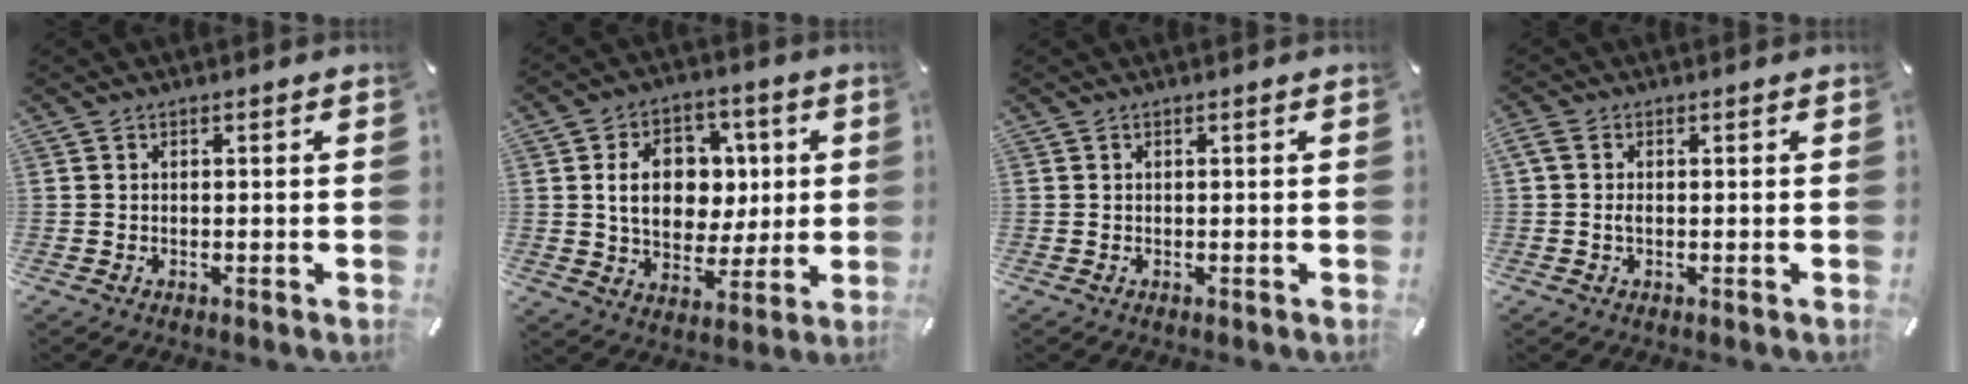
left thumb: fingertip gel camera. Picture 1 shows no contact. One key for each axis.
{"total": 13.6, "fx": 2.0, "fy": 11.0, "fz": 7.9, "tx": -0.123, "ty": 0.005, "tz": 0.040}
{"total": 0.0}
{"total": 1.8, "fx": 0.0, "fy": 0.9, "fz": 1.6, "tx": -0.037, "ty": -0.002, "tz": -0.002}